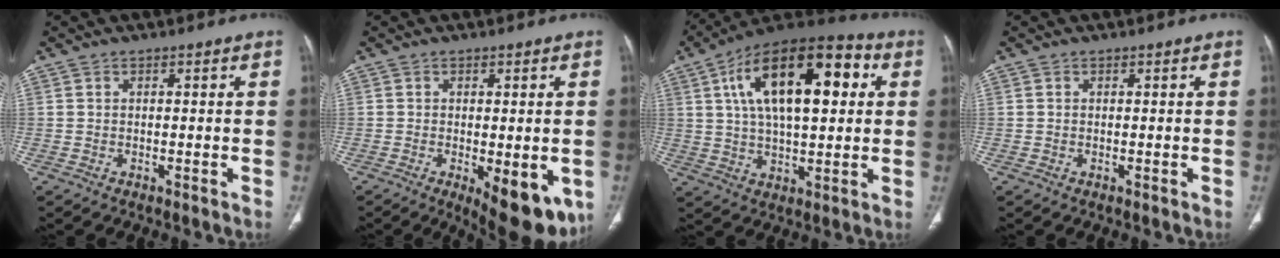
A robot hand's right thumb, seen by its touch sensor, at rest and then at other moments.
{"total": 11.3, "force": [-3.9, 4.6, 9.6], "torque": [-0.117, -0.015, -0.044]}
{"total": 22.5, "force": [6.0, 10.4, 19.1], "torque": [-0.296, 0.015, 0.089]}
{"total": 0.0}